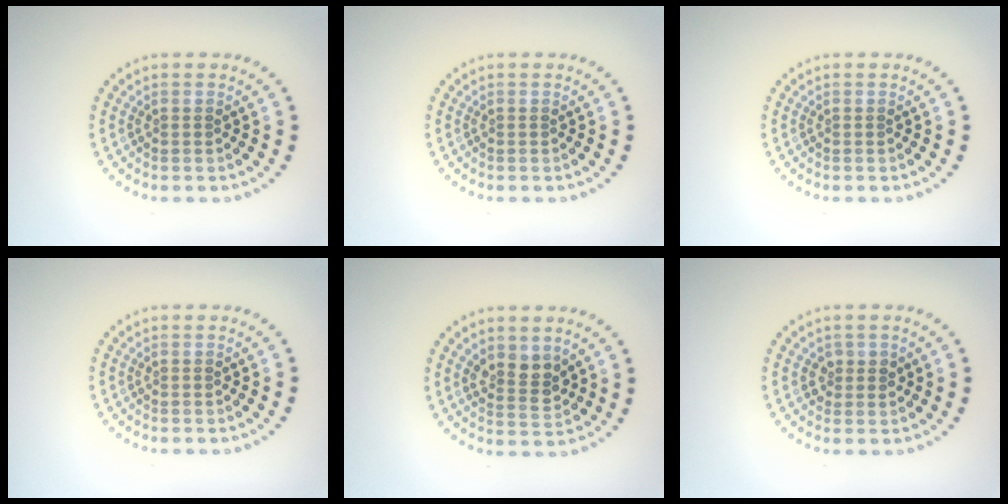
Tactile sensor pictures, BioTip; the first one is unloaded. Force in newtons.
{"total": 0.0}
{"total": 0.0}
{"total": 0.0}
{"total": 2.6, "press": 2.4, "slide": 1.0}
{"total": 1.3, "press": 1.3, "slide": 0.4}